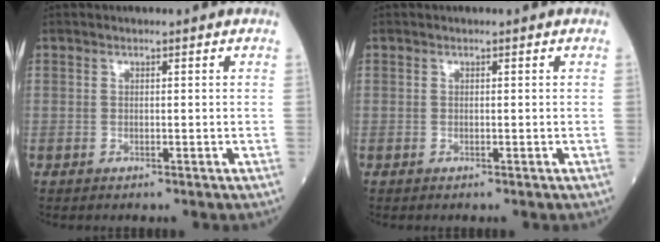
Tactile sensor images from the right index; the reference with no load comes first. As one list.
[{"total": 0.0}]